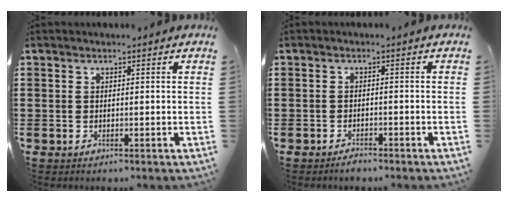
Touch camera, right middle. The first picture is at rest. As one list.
[{"total": 1.7, "force": [-1.5, 0.4, 0.5], "torque": [-0.012, -0.001, -0.030]}]